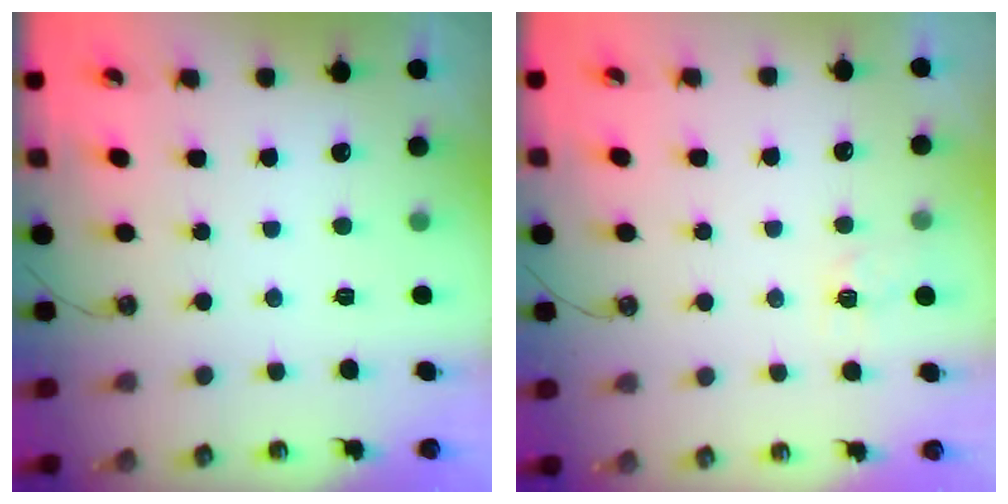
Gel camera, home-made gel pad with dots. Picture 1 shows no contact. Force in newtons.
{"total": 3.3, "press": 3.2, "slide": 0.6}